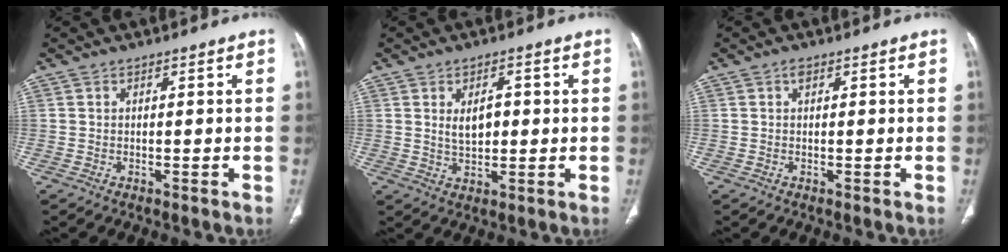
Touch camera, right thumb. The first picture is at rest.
{"total": 5.2, "force": [0.9, 3.0, 4.1], "torque": [-0.058, -0.003, 0.020]}
{"total": 0.8, "force": [0.4, 0.5, 0.5], "torque": [0.001, 0.003, 0.004]}